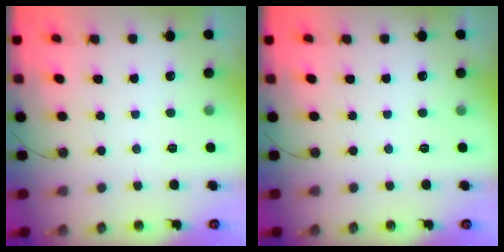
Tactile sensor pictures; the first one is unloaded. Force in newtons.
{"total": 0.0}